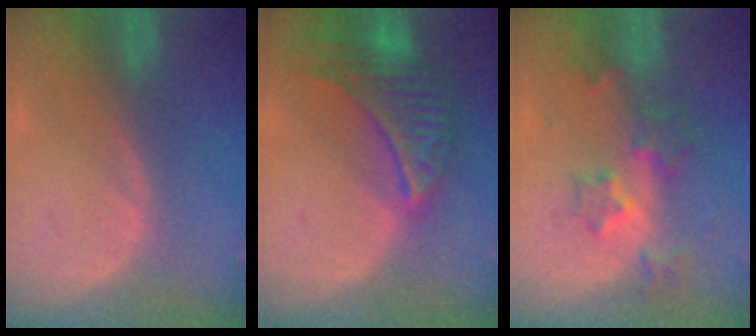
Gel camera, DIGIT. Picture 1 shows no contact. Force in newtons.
{"total": 9.8, "press": 9.8, "slide": 0.6}
{"total": 6.1, "press": 5.4, "slide": 2.8}